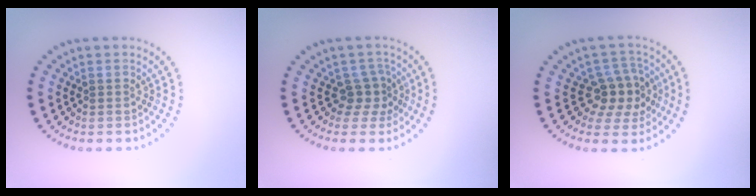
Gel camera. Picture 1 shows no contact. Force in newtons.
{"total": 2.3, "press": 1.6, "slide": 1.7}
{"total": 3.7, "press": 3.3, "slide": 1.7}